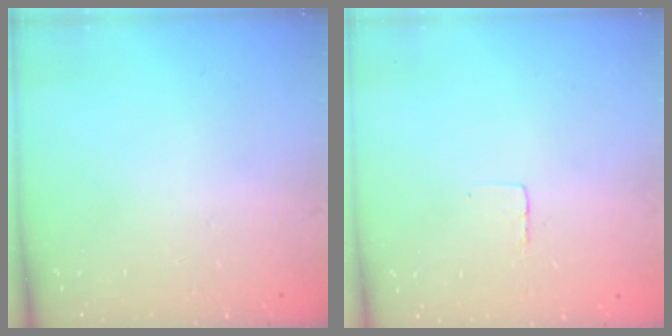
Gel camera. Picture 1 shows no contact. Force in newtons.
{"total": 2.3, "press": 2.3, "slide": 0.1}